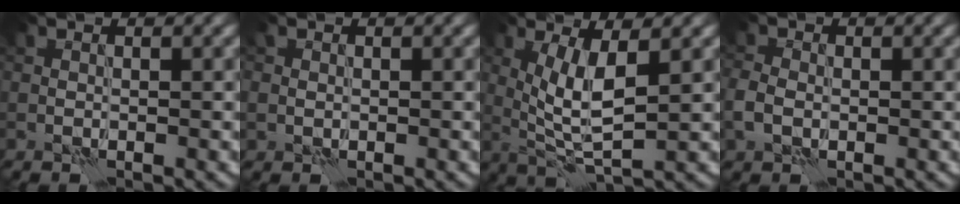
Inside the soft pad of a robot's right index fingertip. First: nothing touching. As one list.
[{"total": 1.1, "force": [0.3, 1.1, 0.2], "torque": [-0.001, -0.002, 0.006]}, {"total": 4.7, "force": [1.1, 1.4, 4.3], "torque": [-0.088, -0.007, 0.025]}, {"total": 2.1, "force": [-0.3, 1.7, 1.1], "torque": [-0.029, -0.001, -0.014]}]